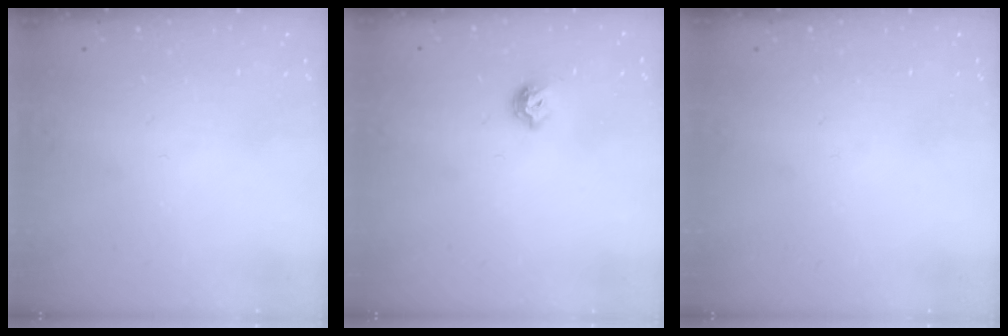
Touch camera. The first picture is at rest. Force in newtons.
{"total": 6.6, "press": 6.5, "slide": 1.2}
{"total": 0.0}